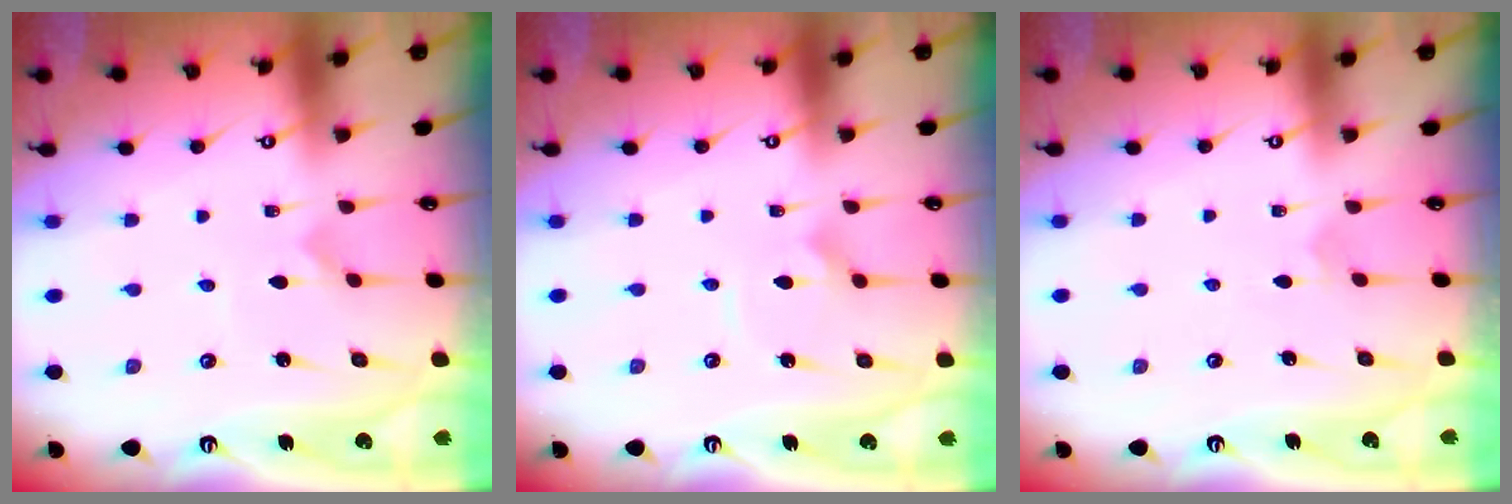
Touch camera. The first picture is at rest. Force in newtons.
{"total": 2.7, "press": 2.7, "slide": 0.1}
{"total": 3.5, "press": 3.5, "slide": 0.3}